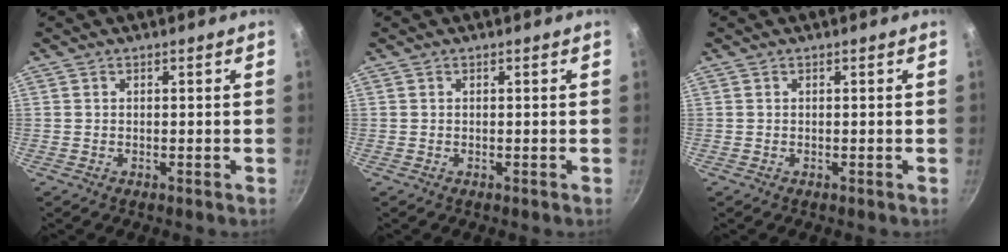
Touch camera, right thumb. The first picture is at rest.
{"total": 0.0}
{"total": 0.0}